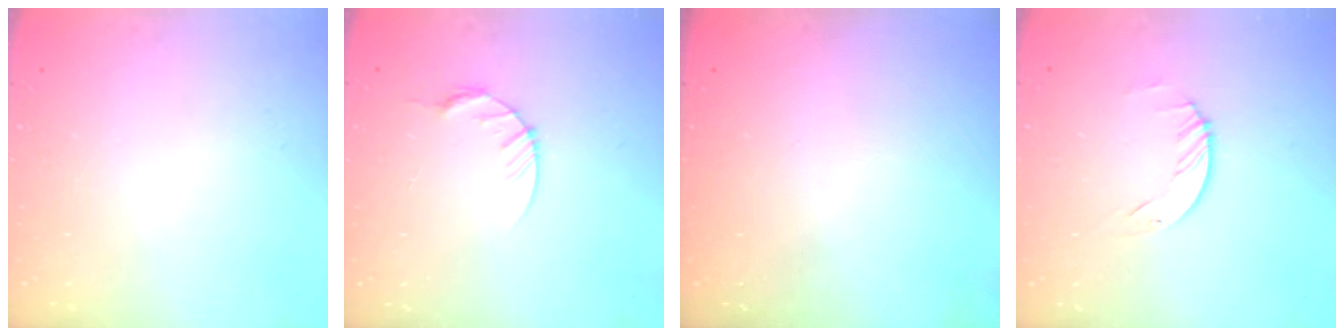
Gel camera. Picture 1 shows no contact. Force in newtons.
{"total": 5.1, "press": 5.0, "slide": 0.6}
{"total": 0.0}
{"total": 1.9, "press": 1.9, "slide": 0.2}